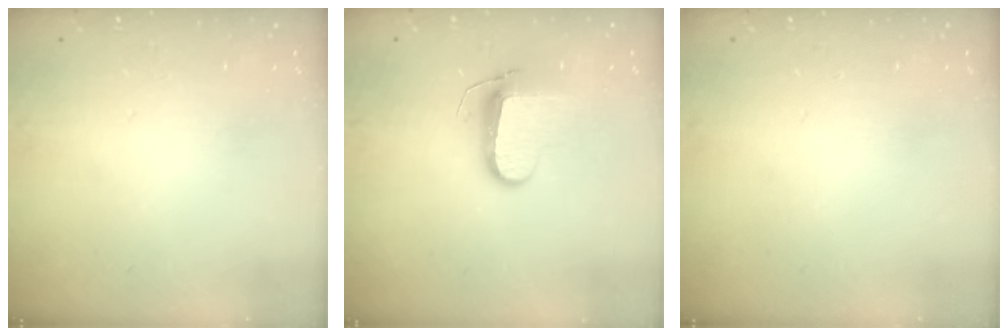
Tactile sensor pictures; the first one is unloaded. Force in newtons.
{"total": 9.0, "press": 9.0, "slide": 0.5}
{"total": 0.0}